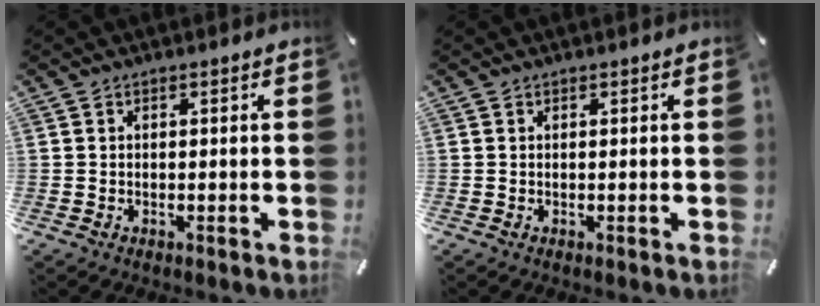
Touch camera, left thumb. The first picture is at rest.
{"total": 0.0}